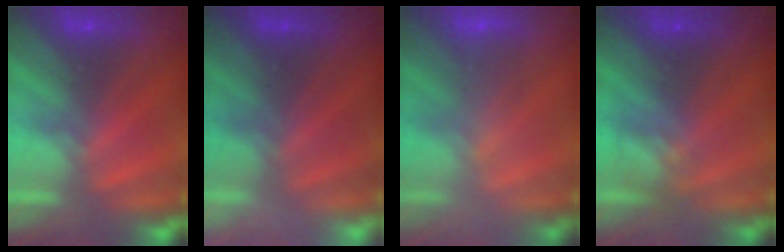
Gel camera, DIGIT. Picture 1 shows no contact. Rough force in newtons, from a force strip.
{"total": 2.6}
{"total": 2.2}
{"total": 2.4}